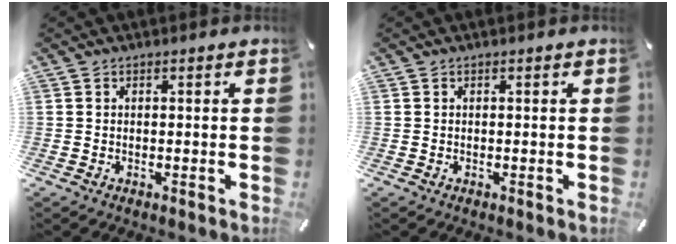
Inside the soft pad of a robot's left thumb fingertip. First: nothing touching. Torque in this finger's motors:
{"motor_torque": [-0.04, 0.04, -0.05, 0.05, 0.00]}